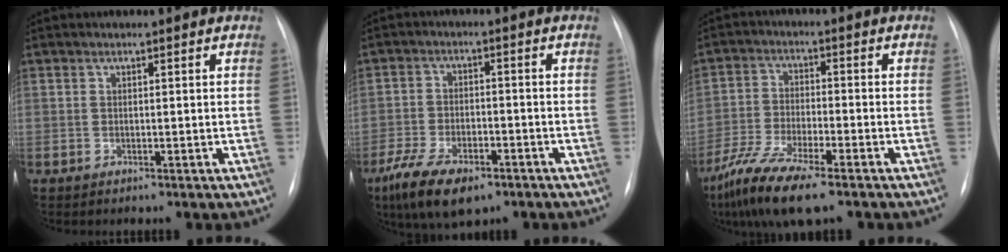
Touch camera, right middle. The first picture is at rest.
{"total": 10.1, "force": [-6.5, 4.1, 6.6], "torque": [-0.125, -0.015, -0.111]}
{"total": 10.1, "force": [-7.0, 1.6, 7.1], "torque": [-0.146, -0.024, -0.132]}